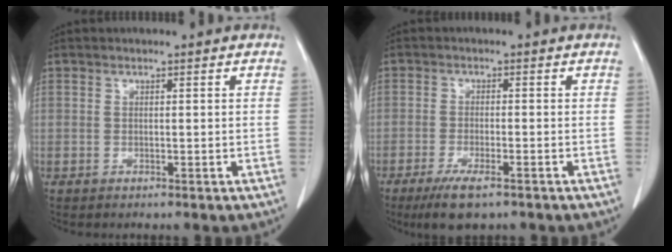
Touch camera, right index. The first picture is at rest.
{"total": 5.9, "force": [-3.9, 1.2, 4.3], "torque": [-0.083, -0.015, -0.064]}